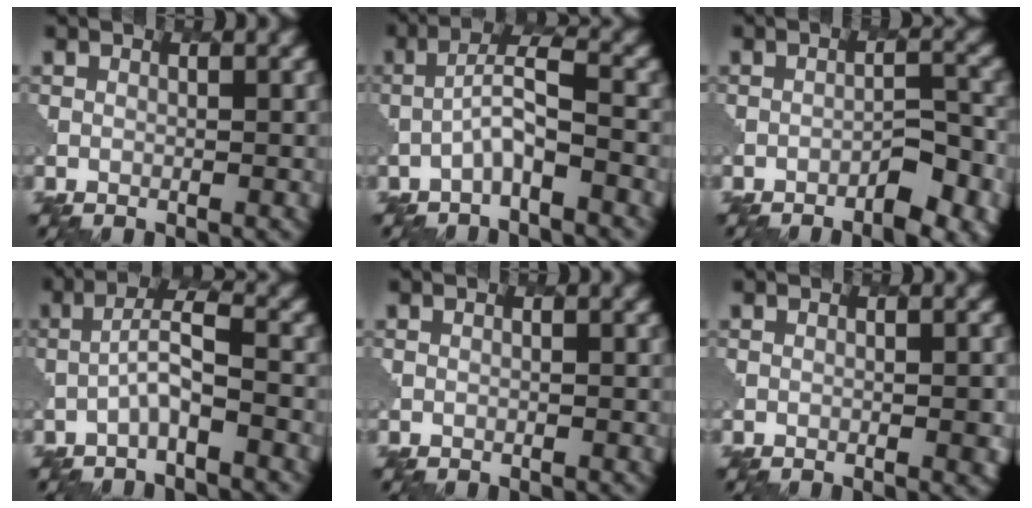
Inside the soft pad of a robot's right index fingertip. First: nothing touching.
{"total": 2.9, "force": [-1.3, 0.4, 2.6], "torque": [-0.051, 0.016, -0.034]}
{"total": 3.4, "force": [-2.1, 1.0, 2.5], "torque": [-0.037, 0.010, -0.031]}
{"total": 2.7, "force": [-1.1, 0.4, 2.4], "torque": [-0.049, 0.016, -0.029]}
{"total": 0.0}
{"total": 1.6, "force": [-0.2, 0.5, 1.5], "torque": [-0.014, 0.001, 0.000]}